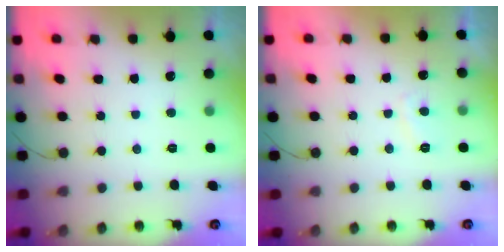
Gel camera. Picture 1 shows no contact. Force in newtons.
{"total": 2.7, "press": 2.5, "slide": 0.8}